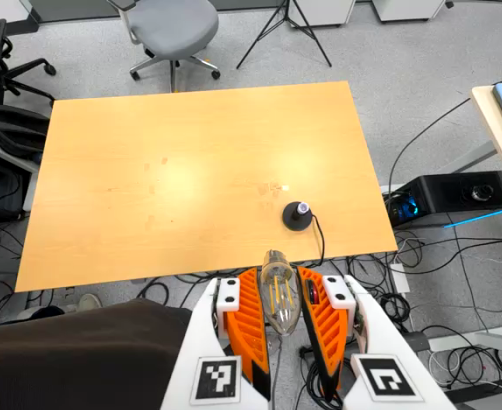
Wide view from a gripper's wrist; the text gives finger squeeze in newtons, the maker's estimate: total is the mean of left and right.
{"total": 8.2, "left": 7.7, "right": 8.7}